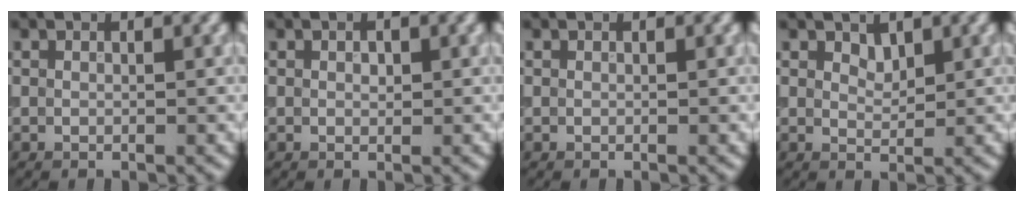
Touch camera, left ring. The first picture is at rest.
{"total": 0.7, "force": [0.1, 0.4, 0.5], "torque": [-0.007, 0.000, 0.001]}
{"total": 0.0}
{"total": 1.1, "force": [0.8, 0.6, 0.5], "torque": [-0.009, -0.003, 0.017]}